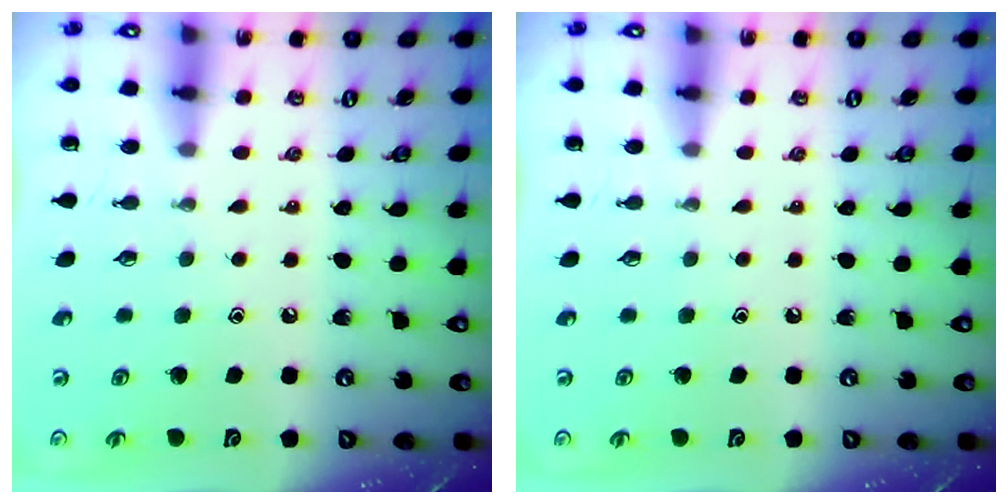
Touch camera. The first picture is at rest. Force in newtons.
{"total": 0.0}